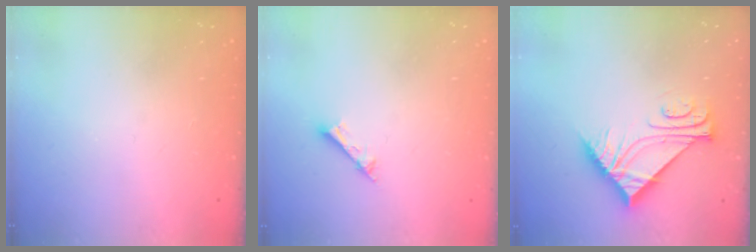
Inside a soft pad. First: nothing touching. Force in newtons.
{"total": 2.2, "press": 2.1, "slide": 0.4}
{"total": 9.3, "press": 9.3, "slide": 0.5}